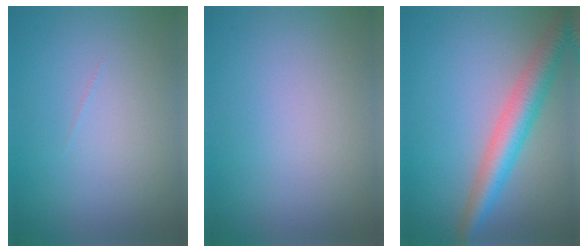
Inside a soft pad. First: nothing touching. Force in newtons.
{"total": 0.0}
{"total": 5.2, "press": 5.2, "slide": 0.1}